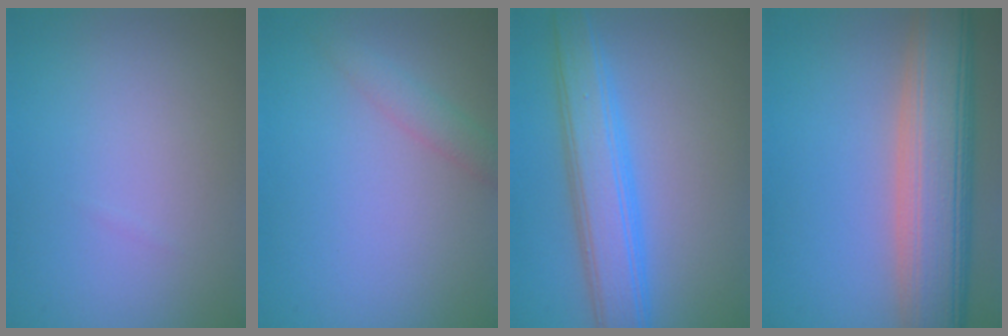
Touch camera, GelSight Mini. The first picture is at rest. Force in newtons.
{"total": 1.7, "press": 1.7, "slide": 0.0}
{"total": 6.1, "press": 6.1, "slide": 0.0}
{"total": 10.2, "press": 10.2, "slide": 1.1}